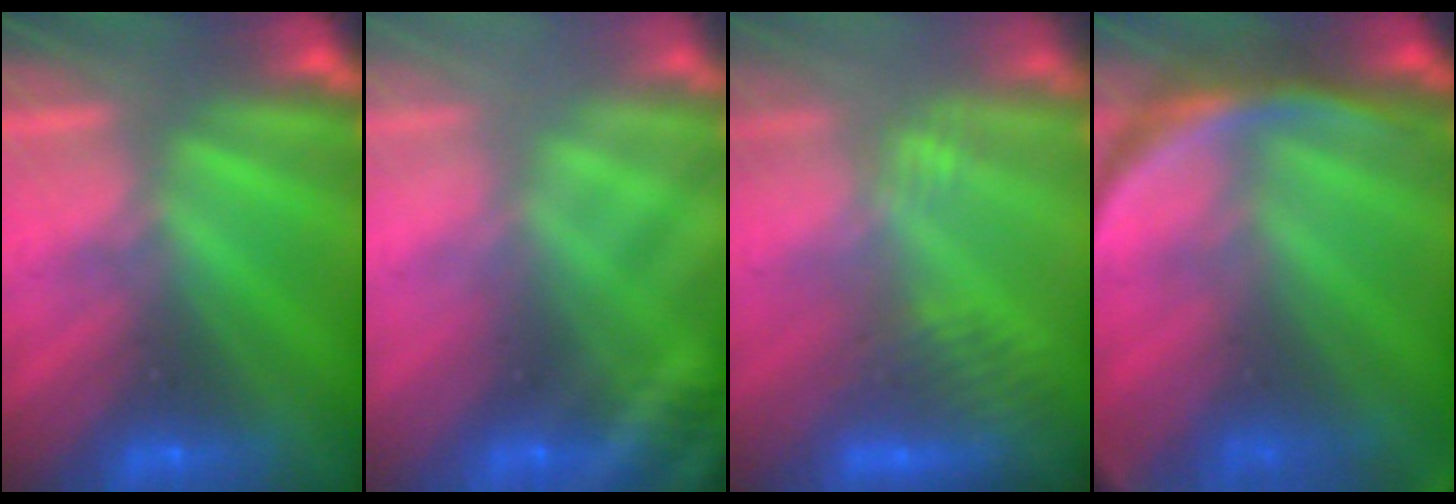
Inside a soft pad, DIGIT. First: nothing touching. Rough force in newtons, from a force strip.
{"total": 2.9}
{"total": 2.7}
{"total": 11.3}